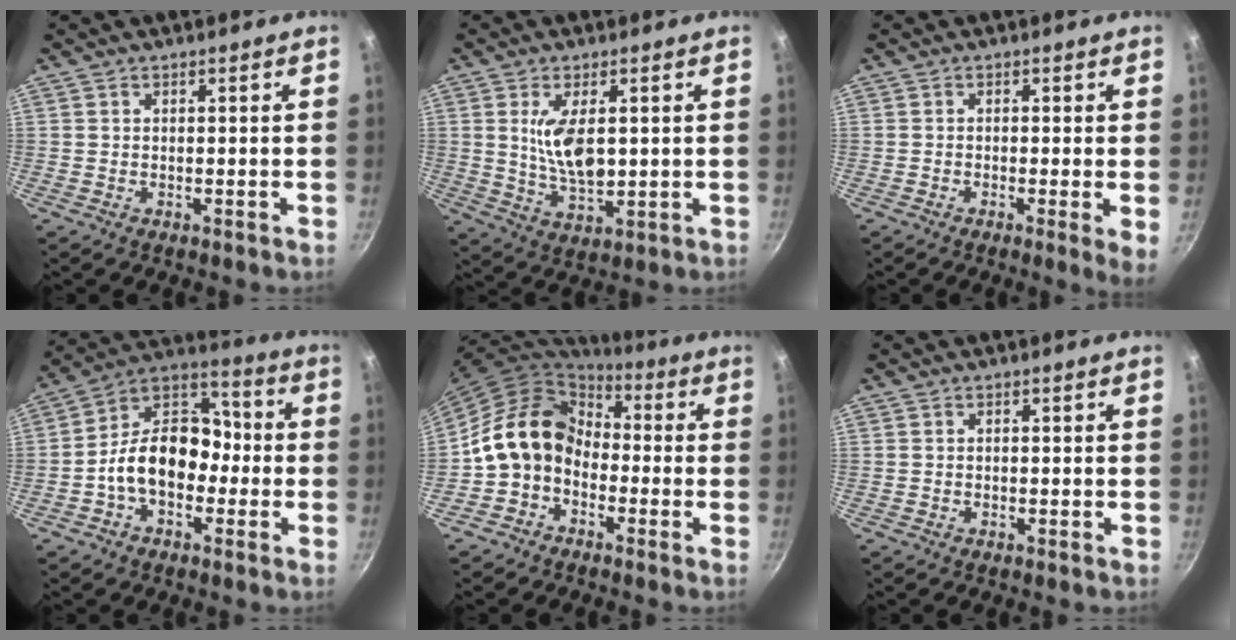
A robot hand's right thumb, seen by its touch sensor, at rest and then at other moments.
{"total": 9.0, "force": [1.4, 4.1, 7.9], "torque": [-0.137, -0.020, 0.034]}
{"total": 3.9, "force": [-0.5, 0.5, 3.8], "torque": [-0.049, -0.008, -0.010]}
{"total": 14.6, "force": [-3.0, 10.3, 9.9], "torque": [-0.112, 0.058, -0.072]}
{"total": 13.2, "force": [-2.5, 10.5, 7.5], "torque": [-0.101, 0.054, -0.069]}
{"total": 0.0}